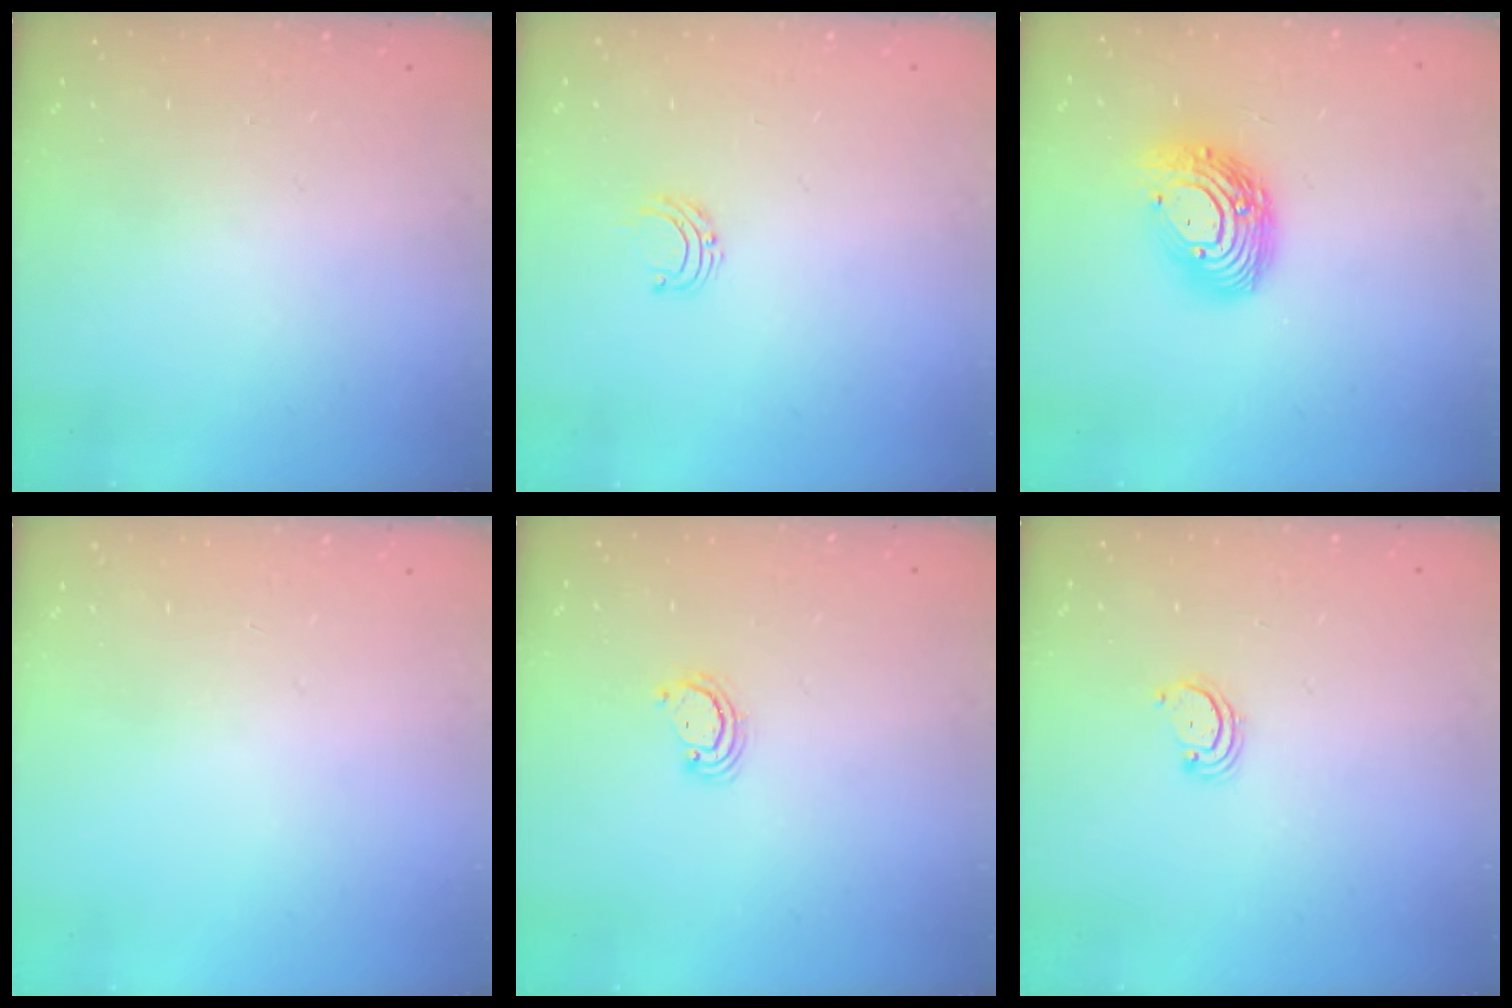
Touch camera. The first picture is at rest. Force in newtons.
{"total": 4.9, "press": 4.9, "slide": 0.5}
{"total": 15.3, "press": 15.3, "slide": 1.2}
{"total": 0.0}
{"total": 2.9, "press": 2.8, "slide": 0.3}
{"total": 2.8, "press": 2.8, "slide": 0.3}